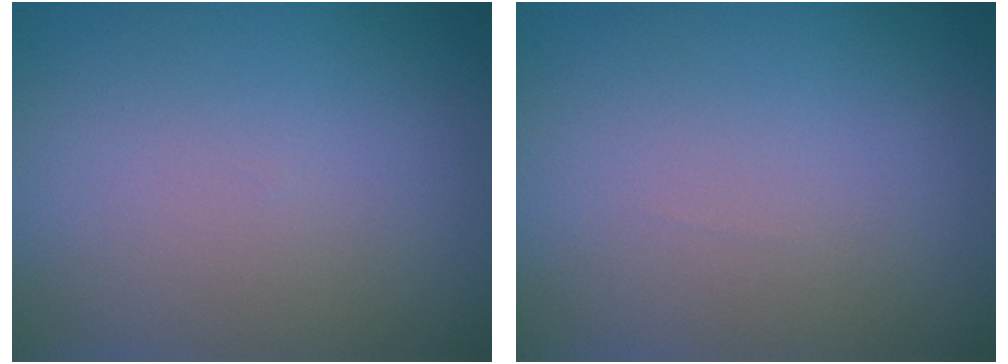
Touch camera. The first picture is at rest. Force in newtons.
{"total": 0.0}